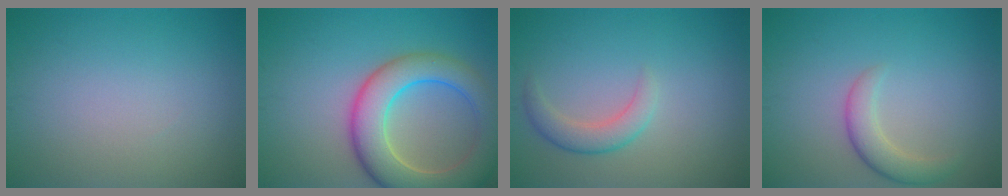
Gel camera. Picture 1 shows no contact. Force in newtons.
{"total": 8.7, "press": 8.7, "slide": 0.5}
{"total": 2.5, "press": 2.5, "slide": 0.2}
{"total": 2.8, "press": 2.7, "slide": 0.3}